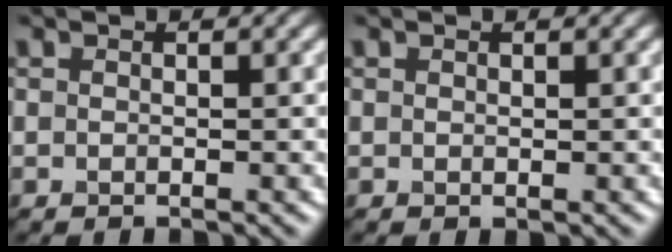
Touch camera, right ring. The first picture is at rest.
{"total": 0.0}